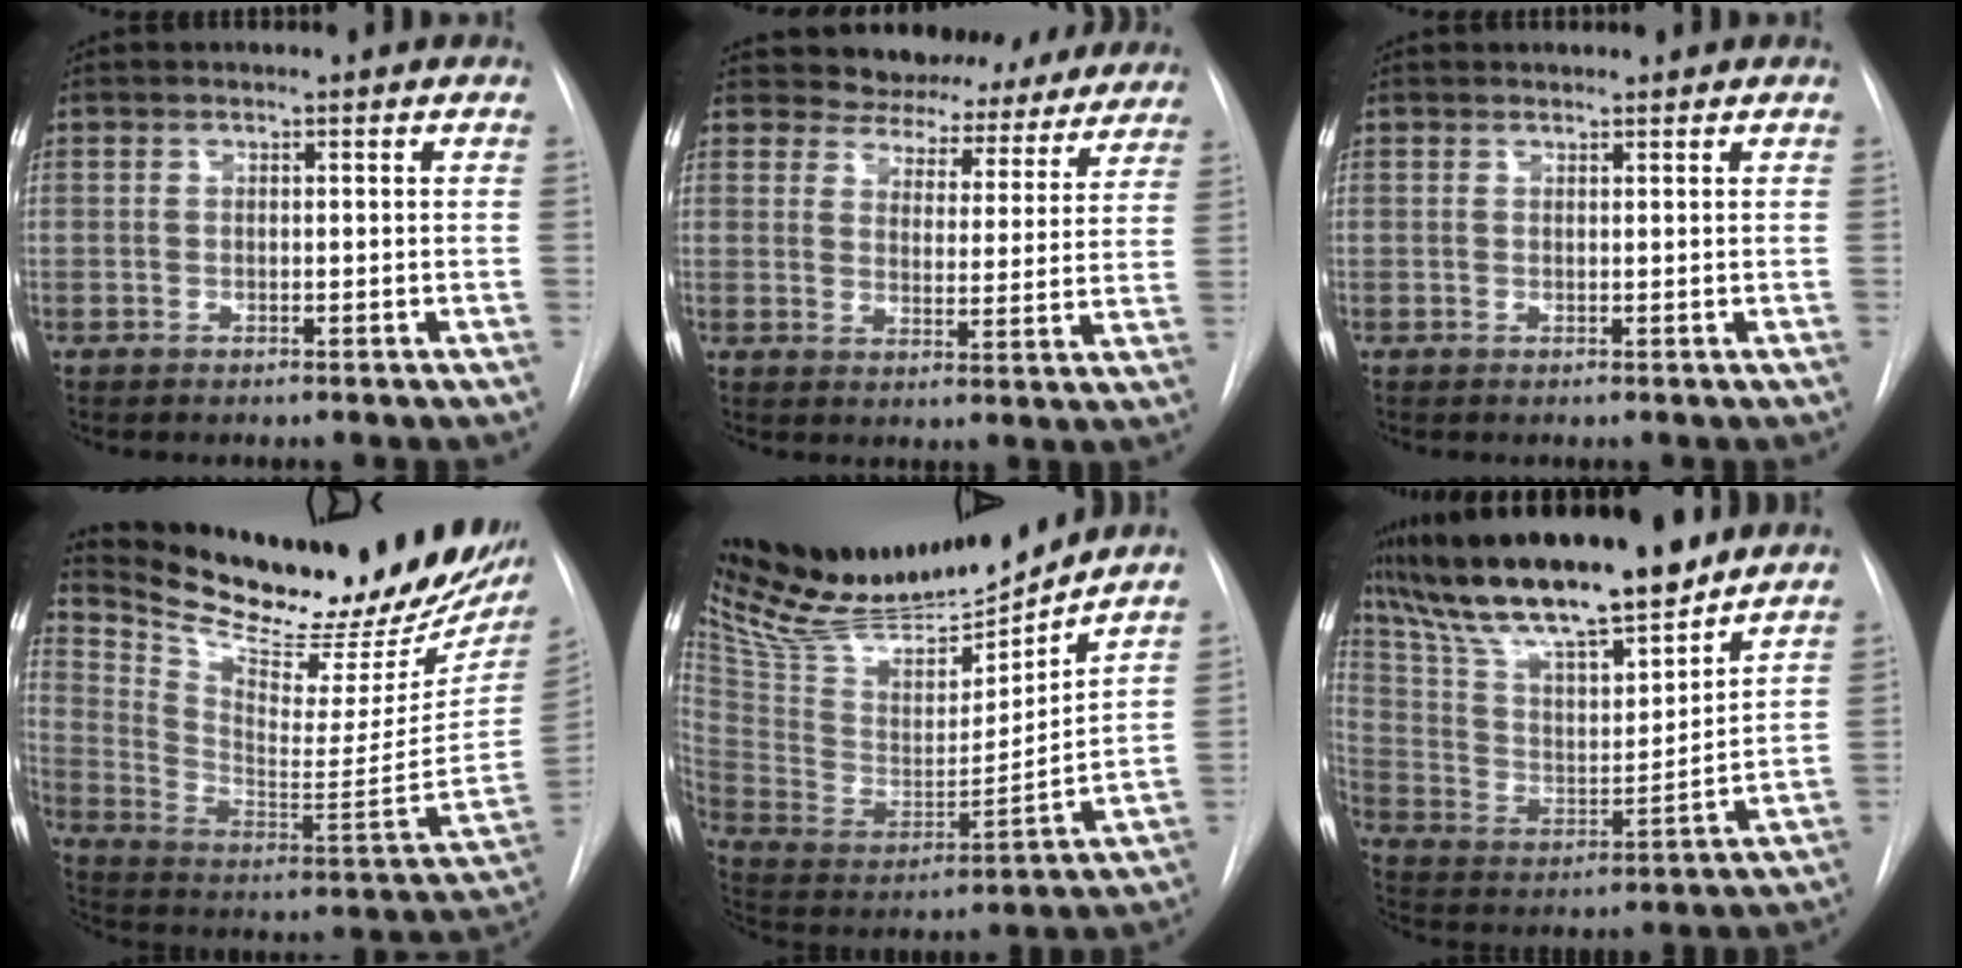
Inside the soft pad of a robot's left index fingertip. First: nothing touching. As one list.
[{"total": 18.8, "force": [17.4, 6.6, 2.9], "torque": [-0.022, -0.012, 0.202]}, {"total": 1.6, "force": [1.6, 0.3, 0.3], "torque": [-0.008, 0.018, 0.024]}, {"total": 27.6, "force": [23.8, 6.5, 12.5], "torque": [-0.206, -0.068, 0.338]}, {"total": 22.8, "force": [21.0, 3.5, 8.1], "torque": [-0.154, -0.023, 0.357]}, {"total": 19.9, "force": [16.6, 3.0, 10.5], "torque": [-0.185, 0.003, 0.294]}]